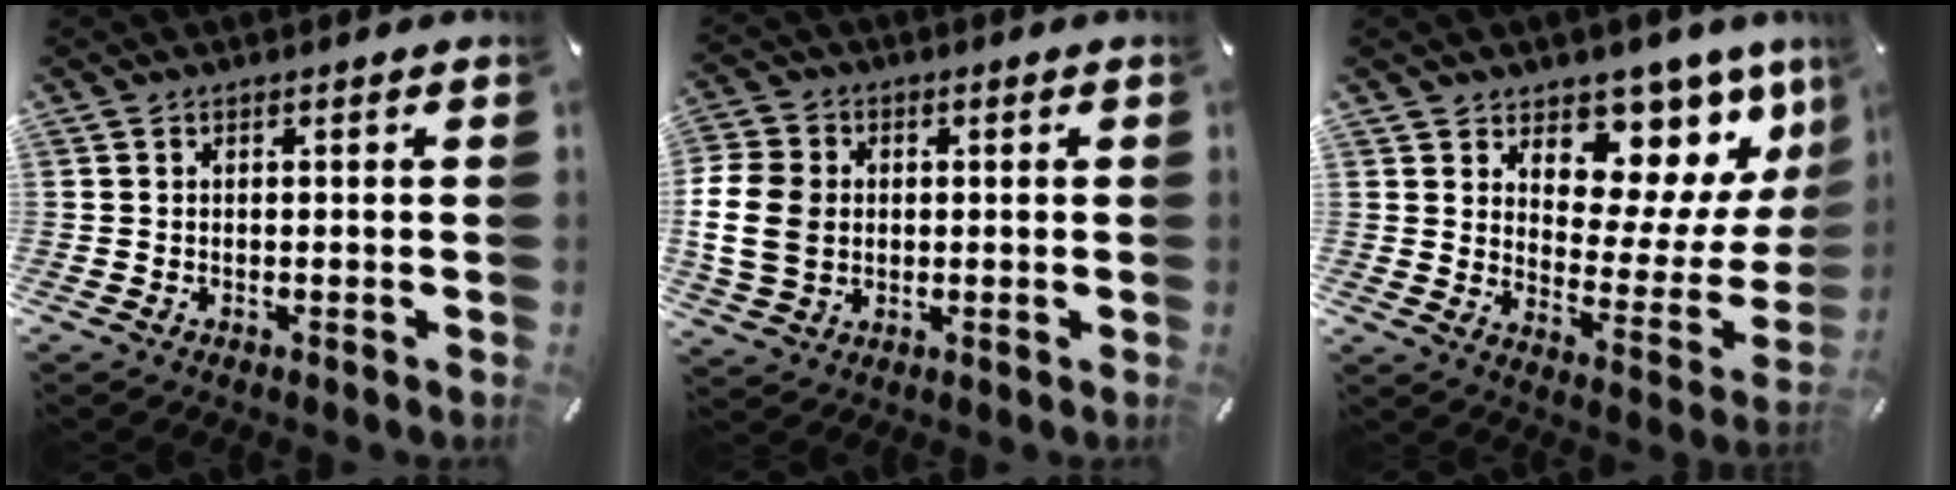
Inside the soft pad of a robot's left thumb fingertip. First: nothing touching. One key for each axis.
{"total": 10.2, "fx": -0.1, "fy": 8.7, "fz": 5.3, "tx": -0.134, "ty": 0.014, "tz": 0.000}
{"total": 10.2, "fx": 7.3, "fy": 6.4, "fz": 3.2, "tx": -0.024, "ty": -0.089, "tz": 0.124}